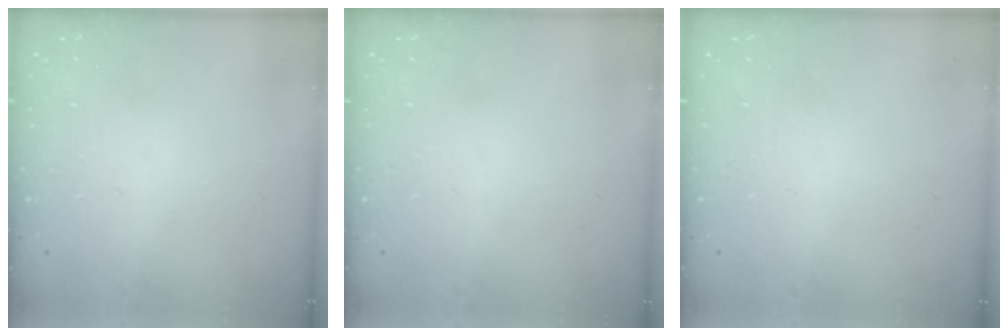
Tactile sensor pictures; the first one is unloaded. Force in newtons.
{"total": 0.0}
{"total": 0.0}